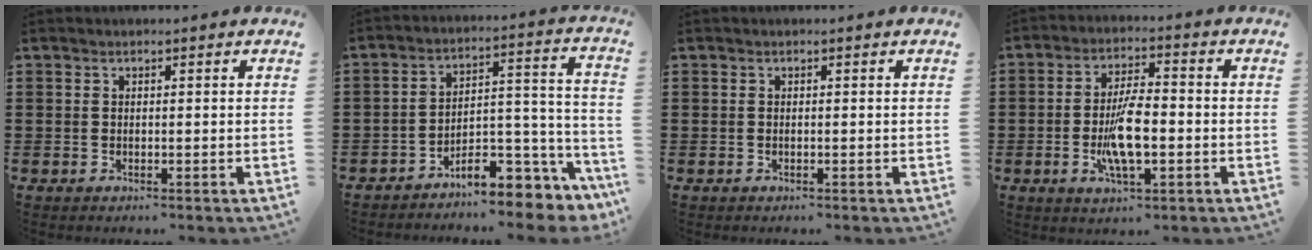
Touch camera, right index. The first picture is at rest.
{"total": 8.2, "force": [-6.7, 2.5, 4.0], "torque": [-0.057, 0.013, -0.124]}
{"total": 0.0}
{"total": 8.3, "force": [-1.8, 2.8, 7.6], "torque": [-0.160, -0.006, -0.038]}